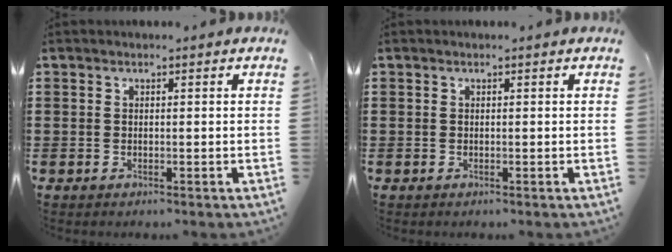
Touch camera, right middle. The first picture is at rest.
{"total": 0.0}